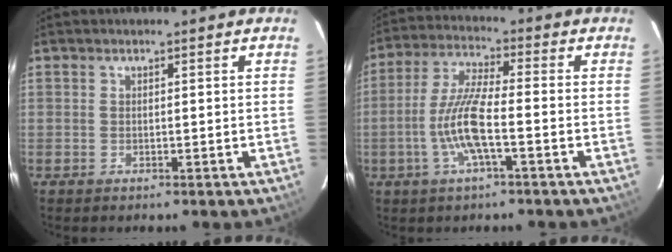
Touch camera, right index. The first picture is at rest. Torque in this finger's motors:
{"motor_torque": [1.78, -0.10, 0.60, 0.10]}